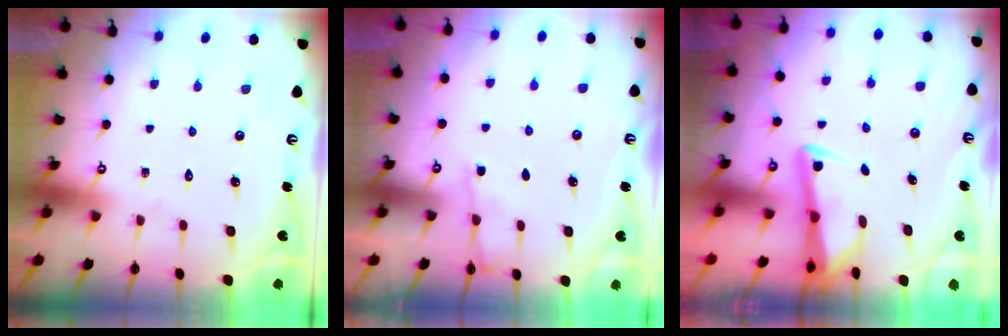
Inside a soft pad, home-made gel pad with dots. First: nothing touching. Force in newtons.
{"total": 2.6, "press": 2.5, "slide": 0.4}
{"total": 3.0, "press": 3.0, "slide": 0.4}